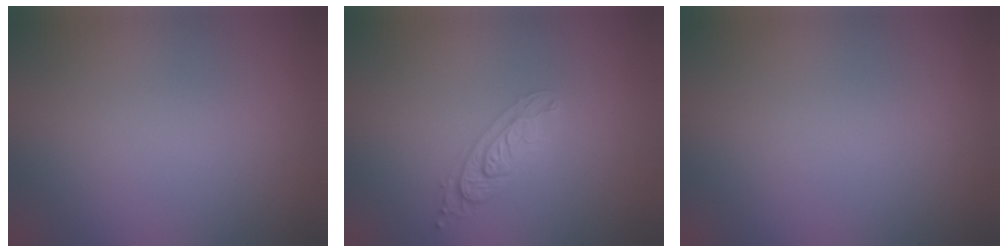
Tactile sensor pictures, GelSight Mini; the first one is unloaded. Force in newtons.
{"total": 2.3, "press": 2.2, "slide": 0.5}
{"total": 0.0}